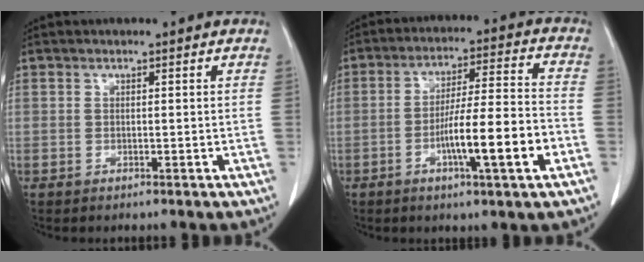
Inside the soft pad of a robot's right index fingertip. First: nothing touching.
{"total": 13.2, "force": [-4.6, 0.4, 12.4], "torque": [-0.207, 0.001, -0.076]}